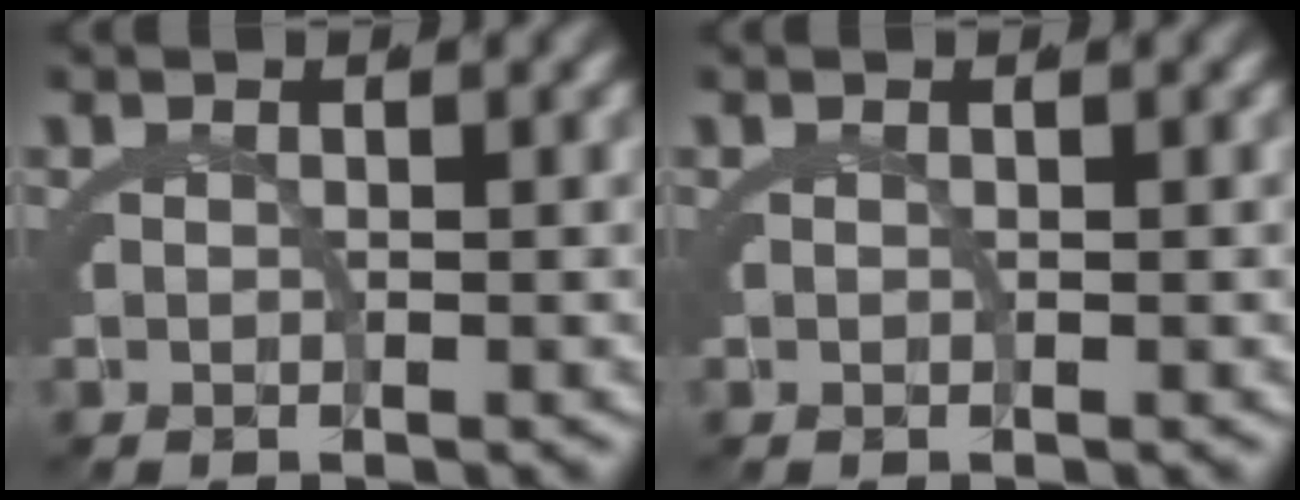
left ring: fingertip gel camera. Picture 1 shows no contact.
{"total": 0.0}